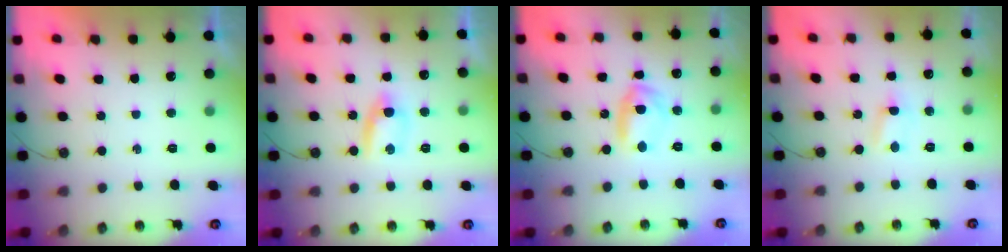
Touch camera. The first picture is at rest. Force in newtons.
{"total": 4.7, "press": 4.7, "slide": 0.7}
{"total": 12.7, "press": 7.1, "slide": 10.6}
{"total": 2.5, "press": 2.5, "slide": 0.4}